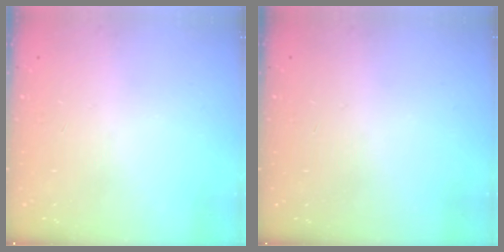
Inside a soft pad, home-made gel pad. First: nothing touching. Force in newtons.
{"total": 0.0}